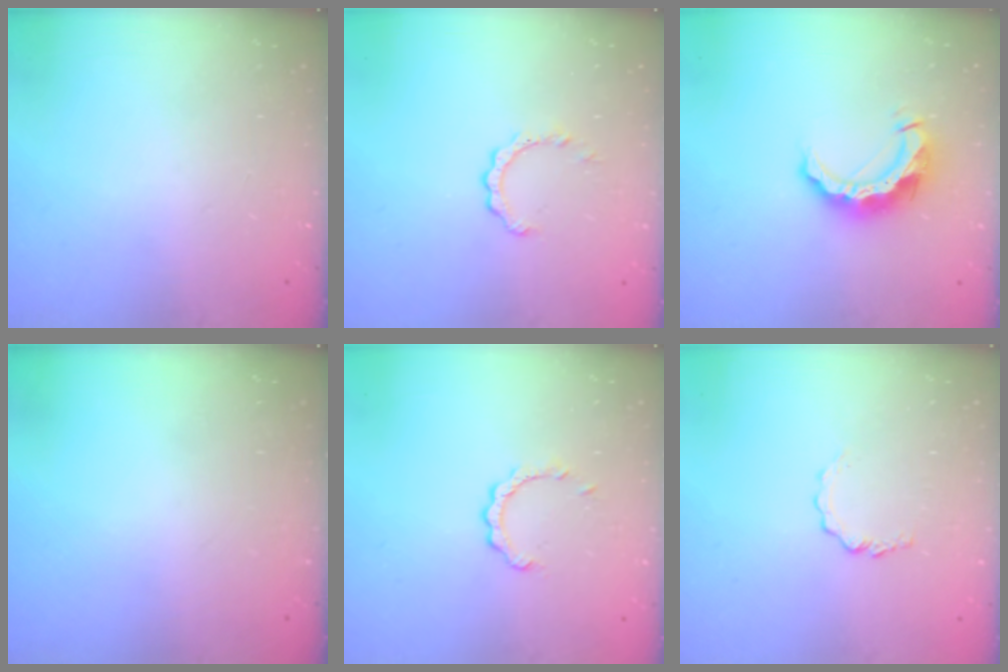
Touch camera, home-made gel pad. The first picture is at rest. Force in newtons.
{"total": 2.4, "press": 2.4, "slide": 0.3}
{"total": 10.6, "press": 10.6, "slide": 0.8}
{"total": 0.0}
{"total": 2.1, "press": 2.1, "slide": 0.2}
{"total": 2.9, "press": 2.9, "slide": 0.3}